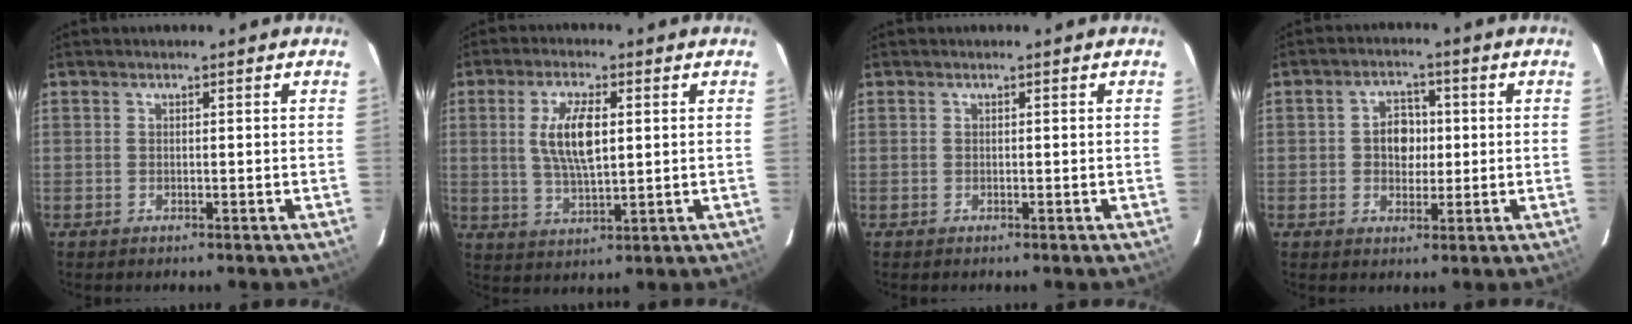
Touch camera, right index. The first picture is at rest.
{"total": 8.6, "force": [1.6, 3.2, 7.8], "torque": [-0.152, 0.001, 0.034]}
{"total": 0.0}
{"total": 5.3, "force": [0.2, 4.4, 3.0], "torque": [-0.053, 0.015, 0.005]}